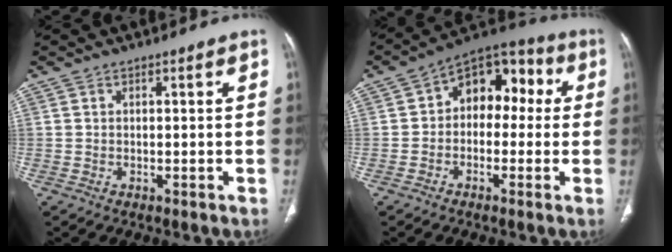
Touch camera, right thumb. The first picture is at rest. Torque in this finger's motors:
{"motor_torque": [0.09, 0.25, 0.17, -0.13, 0.20]}